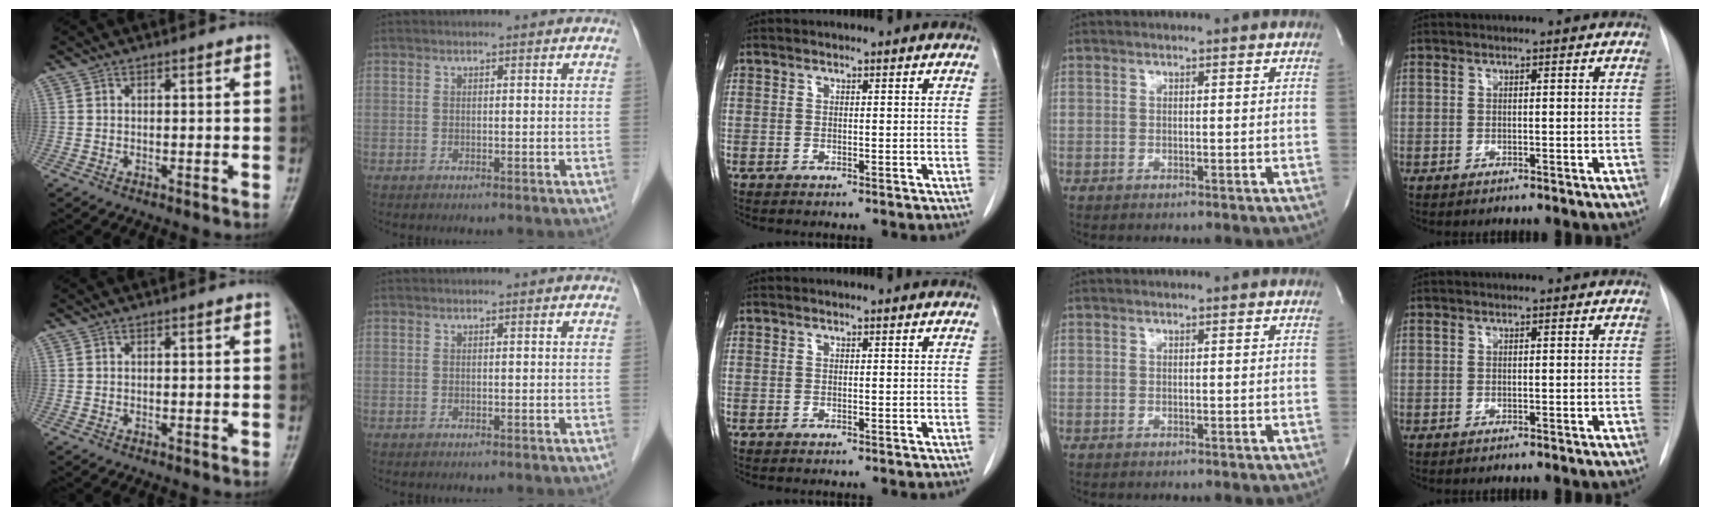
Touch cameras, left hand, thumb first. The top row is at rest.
{}